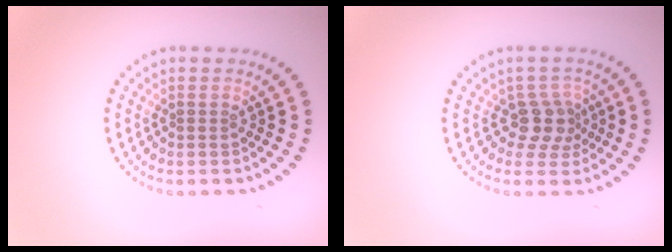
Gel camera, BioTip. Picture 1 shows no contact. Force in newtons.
{"total": 2.7, "press": 2.1, "slide": 1.6}